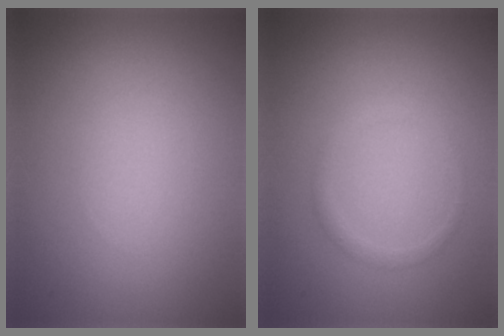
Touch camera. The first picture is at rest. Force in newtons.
{"total": 0.9, "press": 0.9, "slide": 0.1}